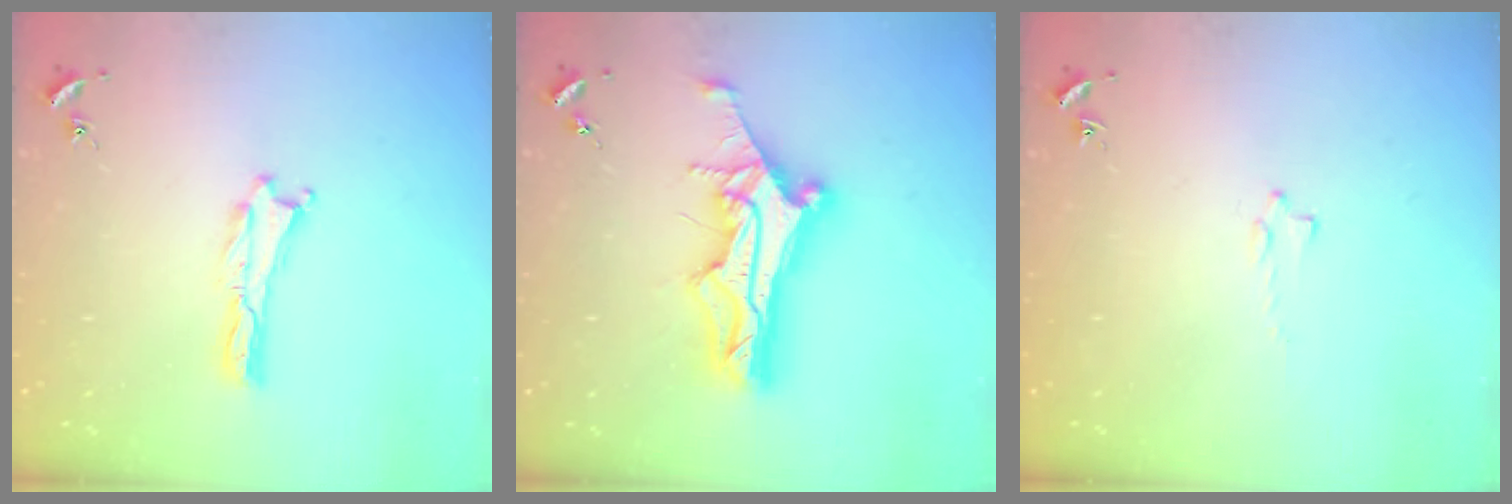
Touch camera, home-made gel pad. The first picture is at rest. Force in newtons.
{"total": 12.6, "press": 12.6, "slide": 1.0}
{"total": 0.8, "press": 0.7, "slide": 0.2}